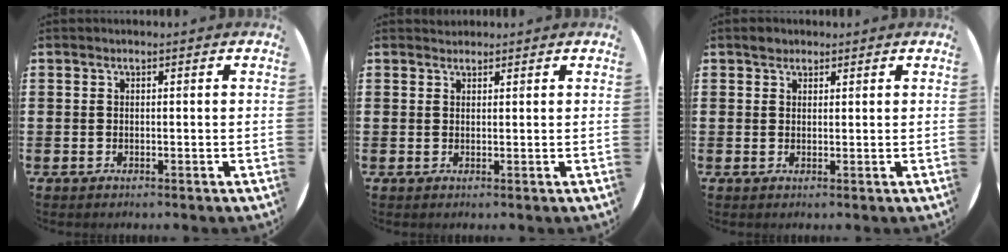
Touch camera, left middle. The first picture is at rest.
{"total": 1.0, "force": [0.9, 0.2, -0.1], "torque": [0.000, 0.001, 0.019]}
{"total": 1.3, "force": [1.2, 0.6, 0.1], "torque": [0.004, -0.001, 0.022]}